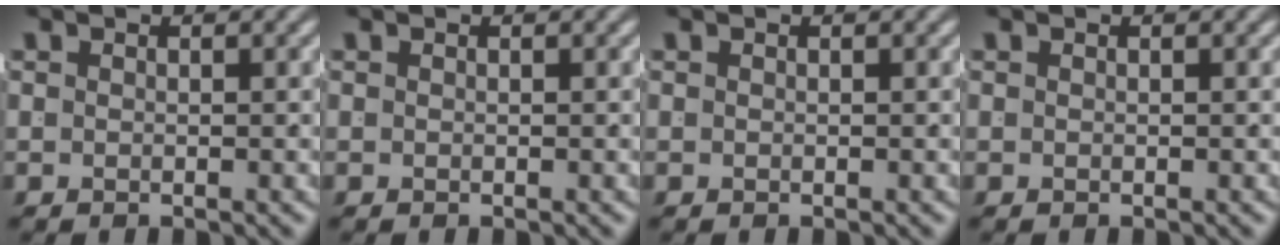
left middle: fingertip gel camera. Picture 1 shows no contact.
{"total": 0.0}
{"total": 0.0}
{"total": 0.0}